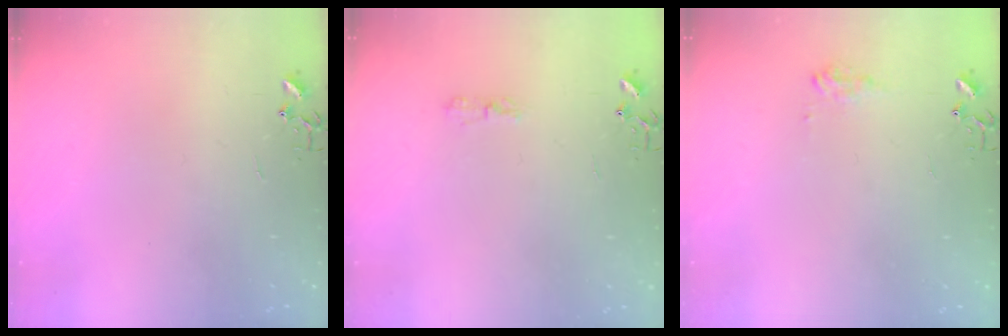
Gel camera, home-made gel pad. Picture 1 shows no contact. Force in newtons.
{"total": 3.1, "press": 3.1, "slide": 0.6}
{"total": 7.7, "press": 7.7, "slide": 0.4}